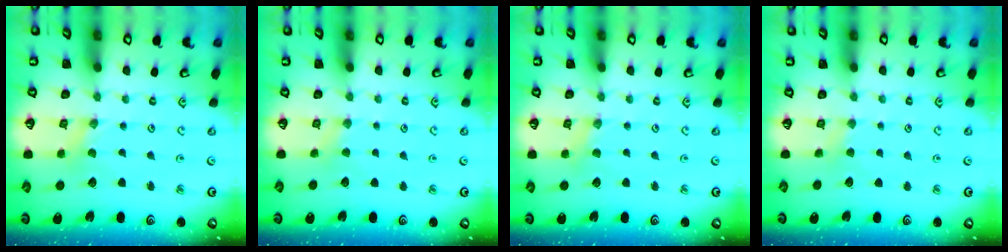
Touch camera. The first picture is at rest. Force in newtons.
{"total": 2.1, "press": 2.0, "slide": 0.4}
{"total": 2.0, "press": 1.9, "slide": 0.4}
{"total": 2.2, "press": 2.2, "slide": 0.4}